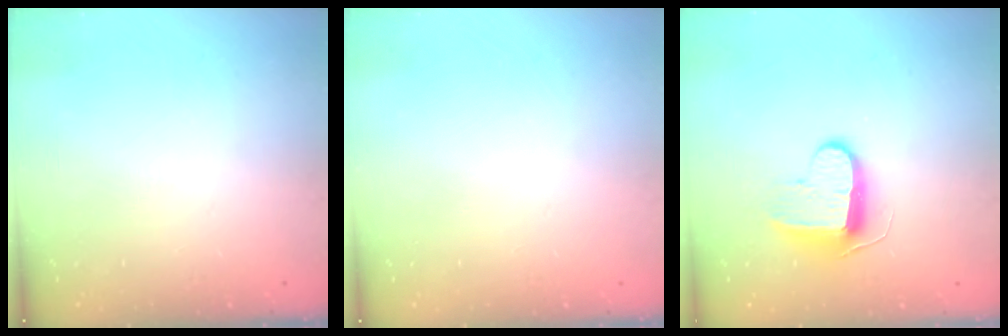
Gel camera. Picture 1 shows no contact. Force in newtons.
{"total": 0.5, "press": 0.5, "slide": 0.1}
{"total": 9.7, "press": 9.7, "slide": 0.4}